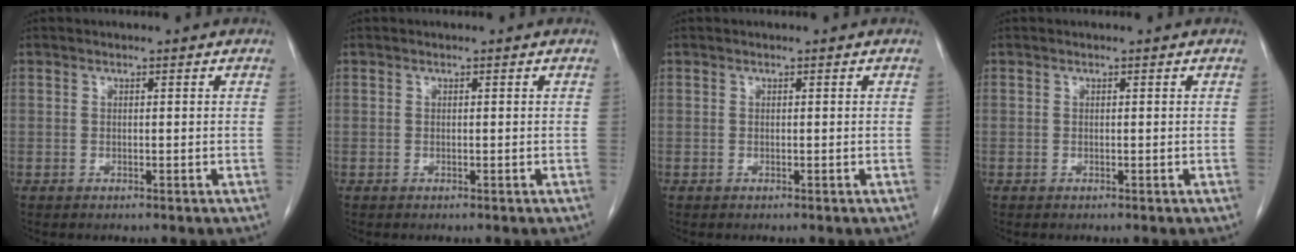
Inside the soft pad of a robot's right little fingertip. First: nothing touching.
{"total": 0.0}
{"total": 0.0}
{"total": 0.0}